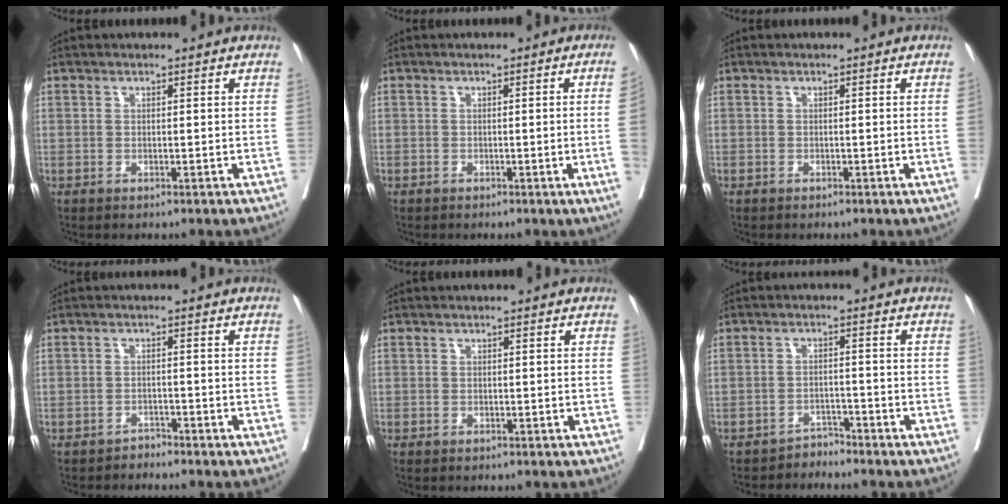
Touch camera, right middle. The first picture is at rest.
{"total": 2.3, "force": [-0.3, -0.8, 2.1], "torque": [-0.023, -0.003, -0.003]}
{"total": 0.0}
{"total": 1.3, "force": [-1.2, 0.1, -0.3], "torque": [0.010, -0.004, -0.021]}
{"total": 0.0}
{"total": 2.1, "force": [-2.0, 0.1, -0.7], "torque": [0.019, -0.008, -0.034]}